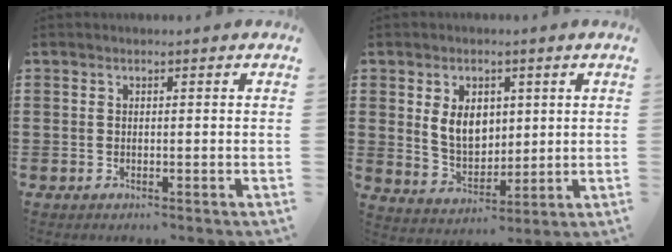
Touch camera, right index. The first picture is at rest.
{"total": 6.8, "force": [1.6, 4.8, 4.5], "torque": [-0.085, 0.009, 0.026]}